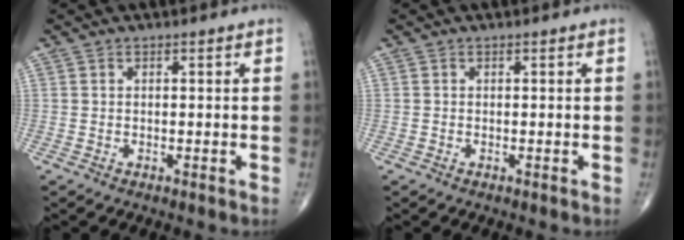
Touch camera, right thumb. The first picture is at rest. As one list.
[{"total": 0.0}]